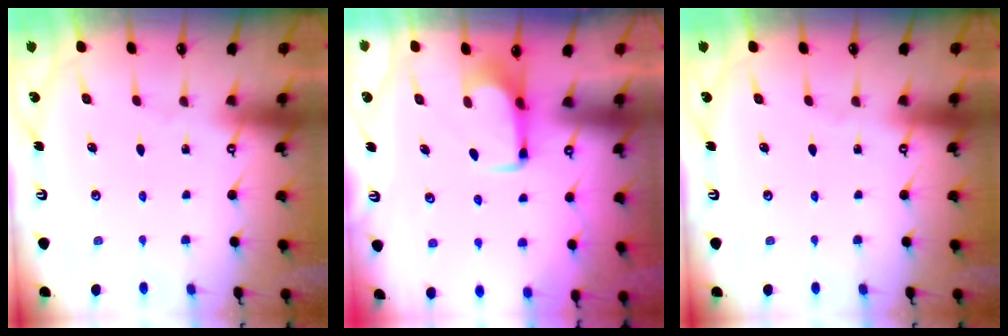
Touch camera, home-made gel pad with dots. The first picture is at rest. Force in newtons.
{"total": 1.5, "press": 1.5, "slide": 0.4}
{"total": 0.0}